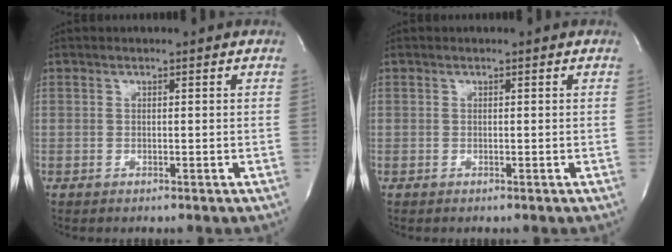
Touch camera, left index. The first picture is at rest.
{"total": 0.0}